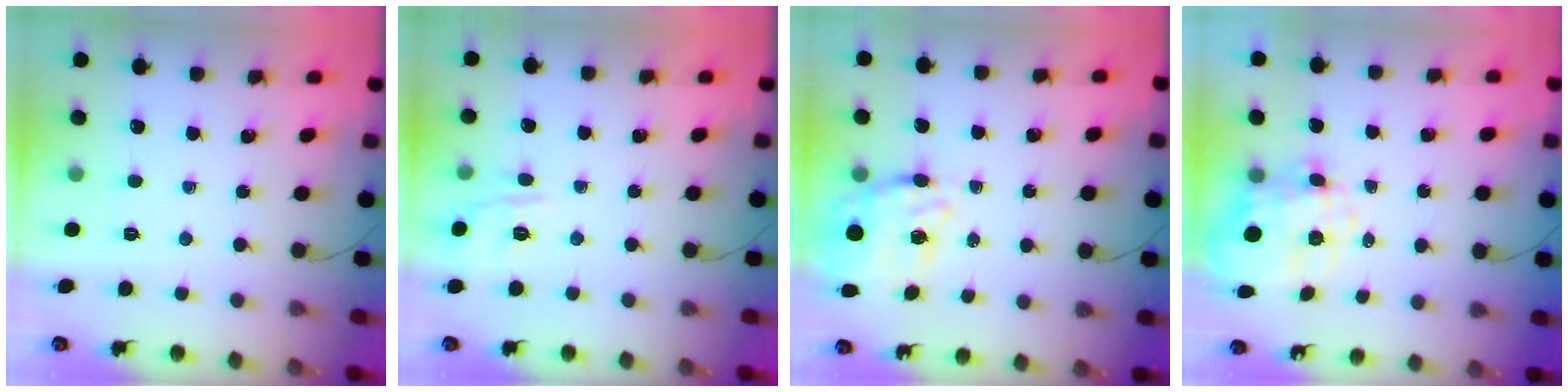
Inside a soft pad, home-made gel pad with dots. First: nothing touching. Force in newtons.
{"total": 8.0, "press": 8.0, "slide": 0.9}
{"total": 10.2, "press": 9.4, "slide": 4.1}
{"total": 11.1, "press": 10.9, "slide": 2.3}